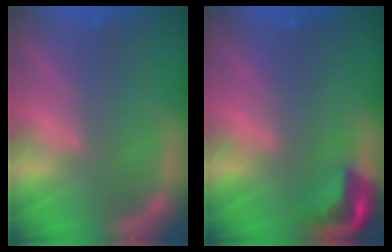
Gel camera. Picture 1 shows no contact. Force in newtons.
{"total": 3.5}